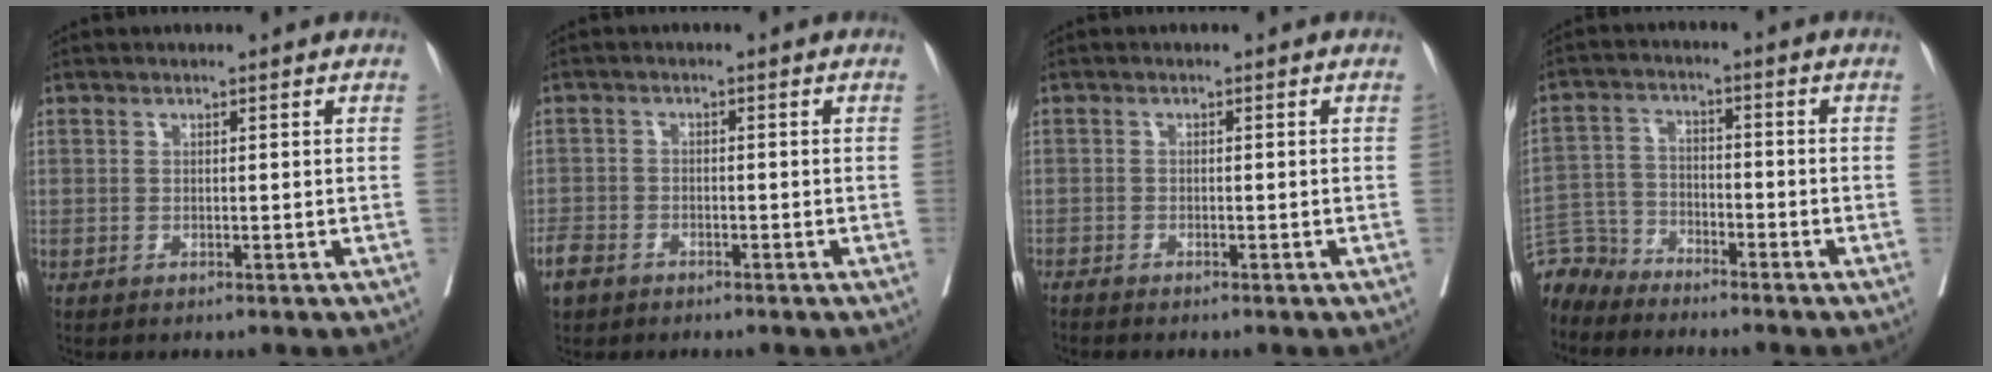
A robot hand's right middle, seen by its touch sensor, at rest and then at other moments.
{"total": 3.4, "force": [-2.5, 1.9, 1.1], "torque": [-0.029, -0.001, -0.046]}
{"total": 1.5, "force": [-1.4, -0.5, 0.5], "torque": [-0.010, -0.001, -0.028]}
{"total": 6.1, "force": [-5.8, 1.4, -1.2], "torque": [0.023, 0.007, -0.119]}